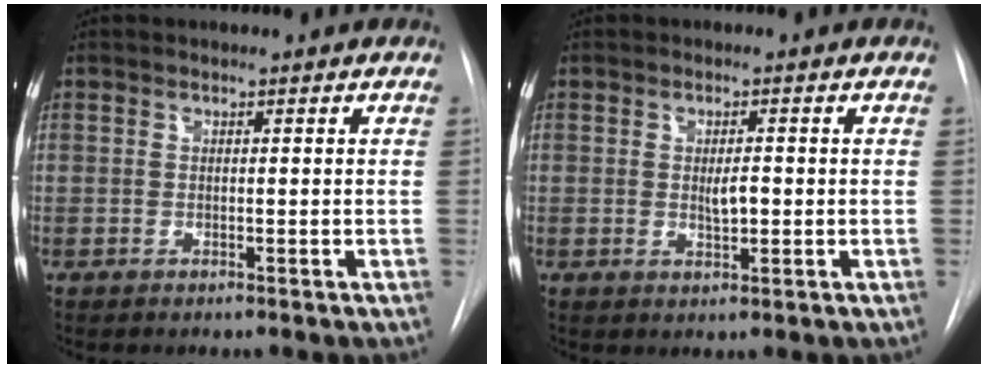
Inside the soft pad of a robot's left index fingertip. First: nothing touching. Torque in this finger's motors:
{"motor_torque": [0.11, -0.03, 0.04, 0.03]}